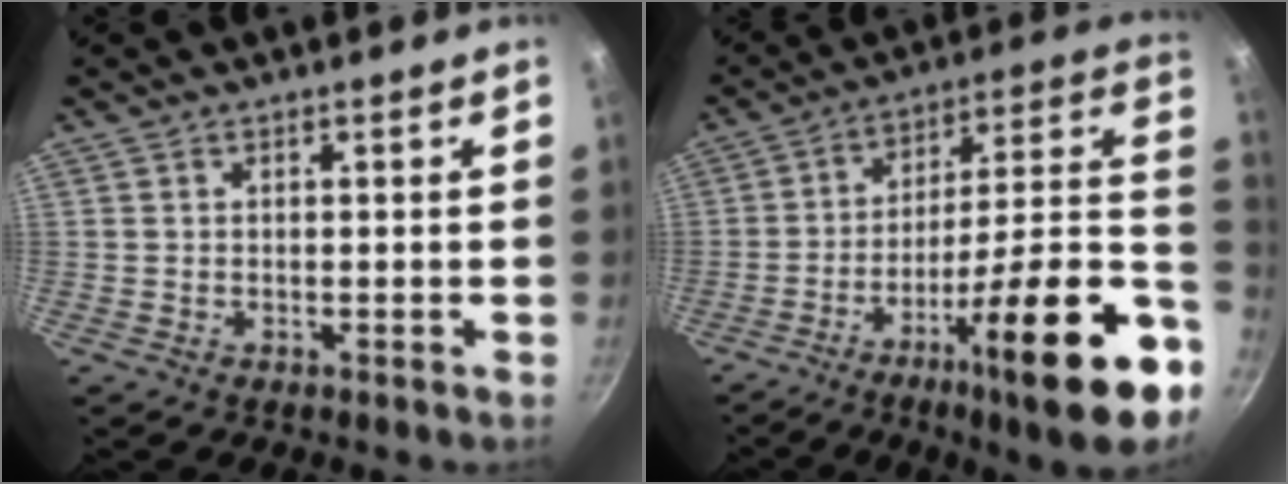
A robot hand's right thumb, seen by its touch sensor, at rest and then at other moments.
{"total": 23.7, "force": [-8.1, 4.5, 21.8], "torque": [-0.288, 0.033, -0.127]}